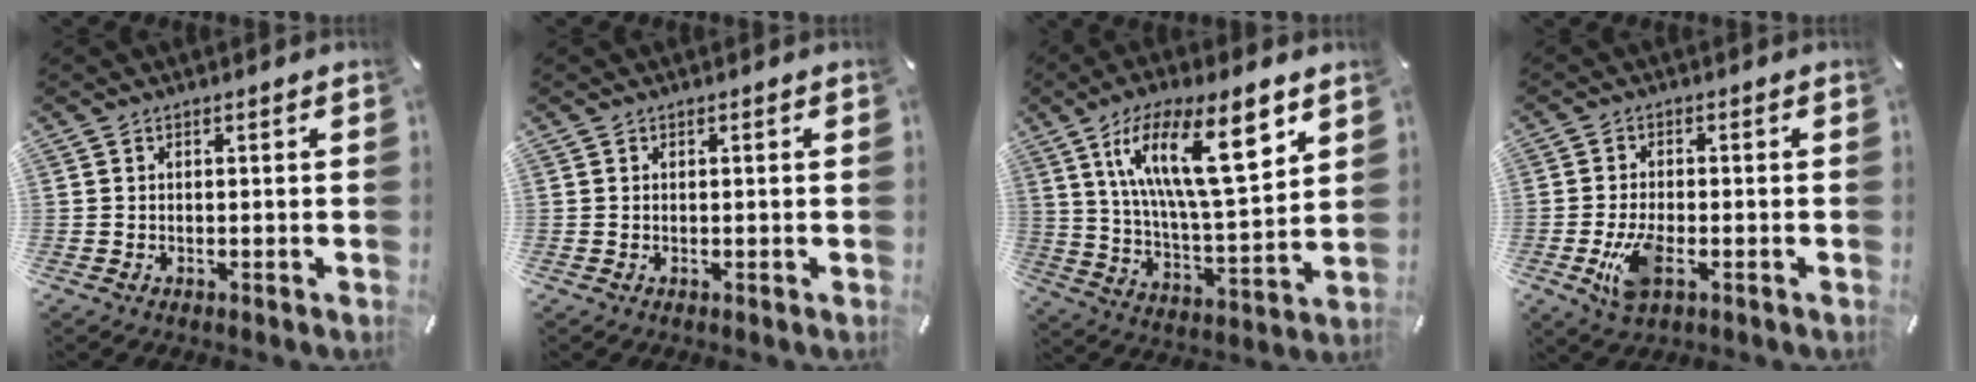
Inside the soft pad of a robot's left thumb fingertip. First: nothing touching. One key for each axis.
{"total": 0.0}
{"total": 20.6, "fx": 10.4, "fy": 7.0, "fz": 16.3, "tx": -0.287, "ty": -0.035, "tz": 0.166}
{"total": 7.3, "fx": -2.4, "fy": 3.5, "fz": 5.9, "tx": -0.134, "ty": -0.004, "tz": -0.041}